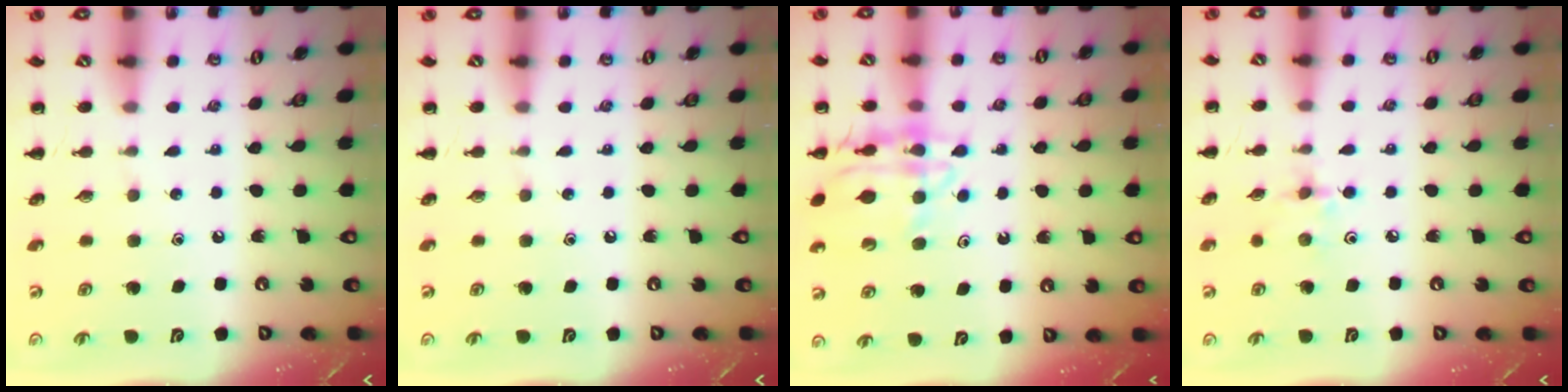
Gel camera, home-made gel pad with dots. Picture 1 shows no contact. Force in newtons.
{"total": 0.0}
{"total": 13.1, "press": 13.0, "slide": 2.2}
{"total": 2.2, "press": 2.1, "slide": 0.6}